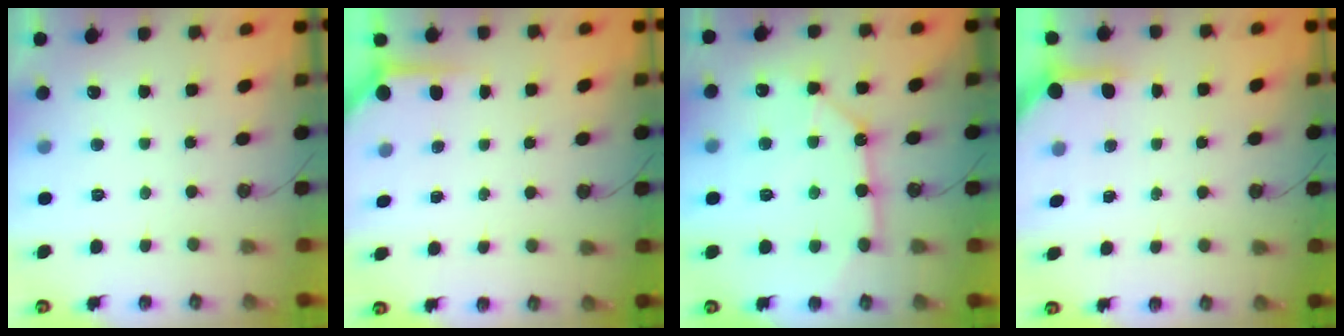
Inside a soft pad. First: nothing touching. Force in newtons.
{"total": 3.6, "press": 3.6, "slide": 0.4}
{"total": 10.8, "press": 10.7, "slide": 1.4}
{"total": 4.0, "press": 4.0, "slide": 0.3}